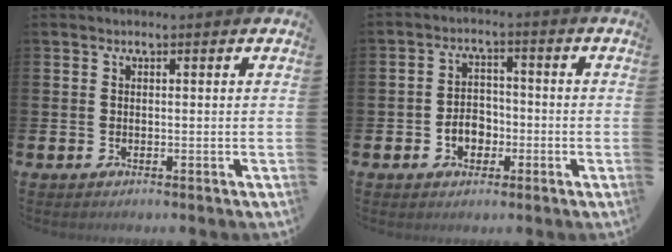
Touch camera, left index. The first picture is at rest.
{"total": 3.9, "force": [-1.5, 3.0, 2.0], "torque": [-0.032, 0.004, -0.034]}